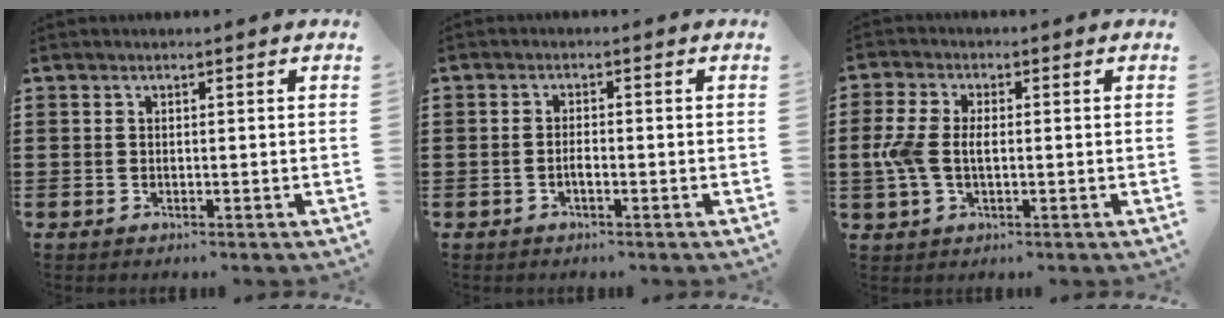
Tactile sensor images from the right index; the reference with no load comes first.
{"total": 1.4, "force": [-0.7, 0.4, 1.2], "torque": [-0.024, -0.002, -0.011]}
{"total": 5.2, "force": [-0.4, 2.9, 4.3], "torque": [-0.109, -0.002, -0.017]}